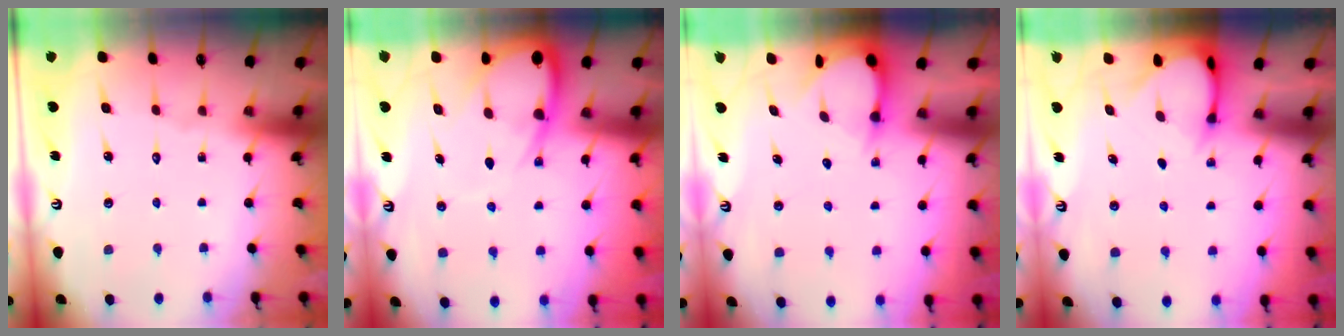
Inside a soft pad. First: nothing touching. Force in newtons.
{"total": 9.2, "press": 9.2, "slide": 0.9}
{"total": 3.5, "press": 3.5, "slide": 0.4}
{"total": 3.4, "press": 3.4, "slide": 0.2}